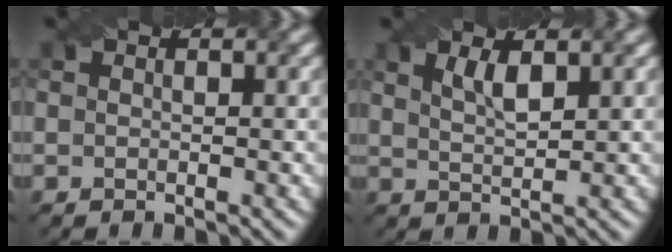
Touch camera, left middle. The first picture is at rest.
{"total": 2.2, "force": [1.2, 0.6, 1.7], "torque": [-0.033, -0.002, 0.026]}